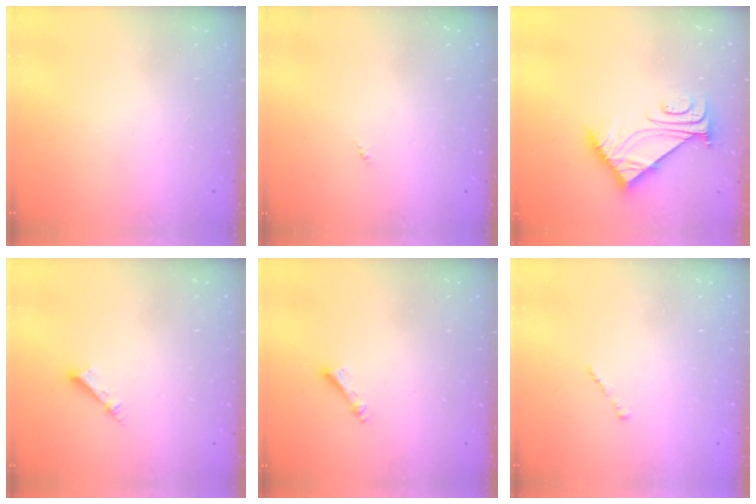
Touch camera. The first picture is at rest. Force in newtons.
{"total": 0.0}
{"total": 7.6, "press": 7.6, "slide": 0.7}
{"total": 2.5, "press": 2.5, "slide": 0.1}
{"total": 2.5, "press": 2.4, "slide": 0.5}
{"total": 0.0}